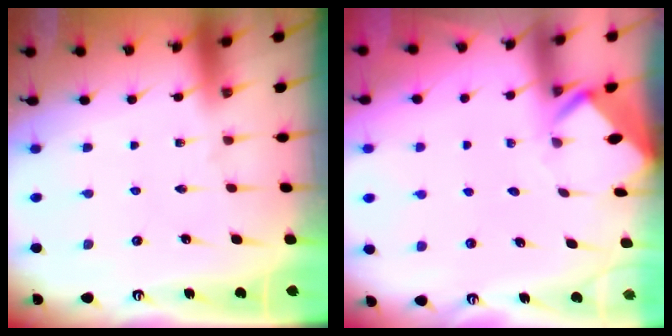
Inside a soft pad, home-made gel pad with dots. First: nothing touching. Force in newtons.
{"total": 3.4, "press": 3.4, "slide": 0.1}